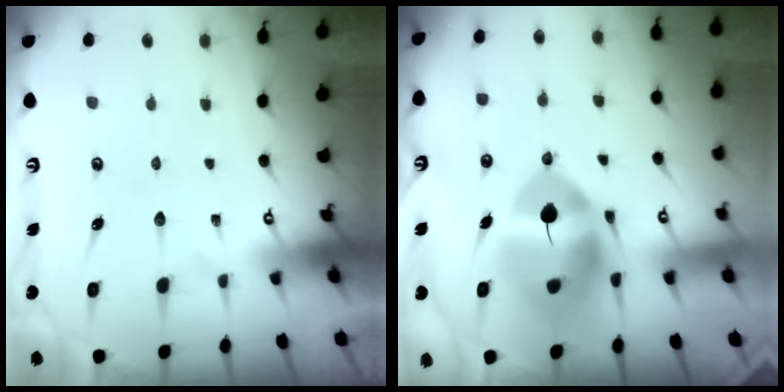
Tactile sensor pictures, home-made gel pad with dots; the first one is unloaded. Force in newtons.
{"total": 11.9, "press": 11.7, "slide": 2.1}